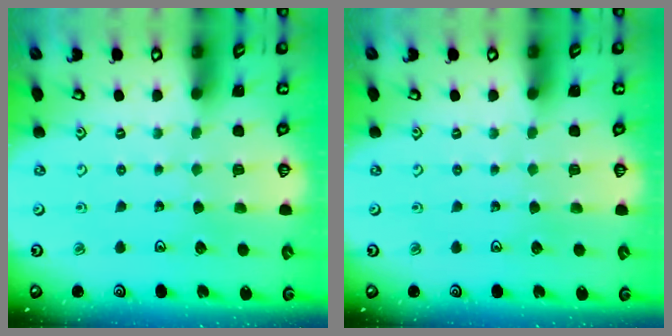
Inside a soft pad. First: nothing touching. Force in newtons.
{"total": 0.0}